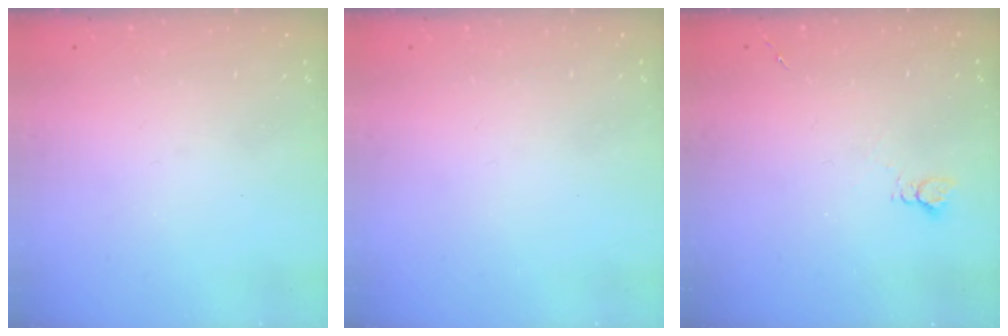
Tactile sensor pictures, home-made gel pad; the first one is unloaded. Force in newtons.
{"total": 0.0}
{"total": 2.6, "press": 2.6, "slide": 0.4}